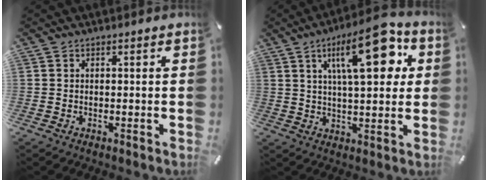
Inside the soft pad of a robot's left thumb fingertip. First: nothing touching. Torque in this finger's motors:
{"motor_torque": [0.92, 2.23, 1.95, -0.82, 0.24]}